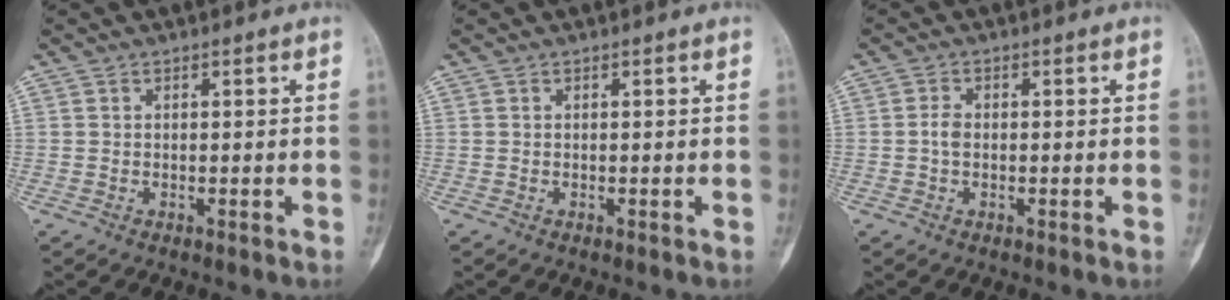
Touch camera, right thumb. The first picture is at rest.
{"total": 0.0}
{"total": 2.0, "force": [-0.2, 1.3, 1.5], "torque": [-0.028, 0.004, -0.006]}